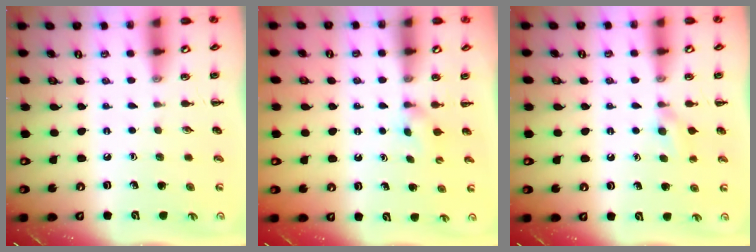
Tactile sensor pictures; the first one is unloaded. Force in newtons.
{"total": 2.3, "press": 2.1, "slide": 0.9}
{"total": 4.4, "press": 4.1, "slide": 1.5}